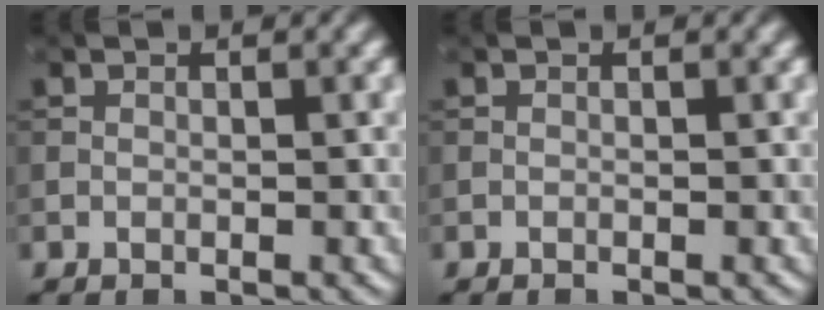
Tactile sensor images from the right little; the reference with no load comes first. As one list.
[{"total": 0.0}]